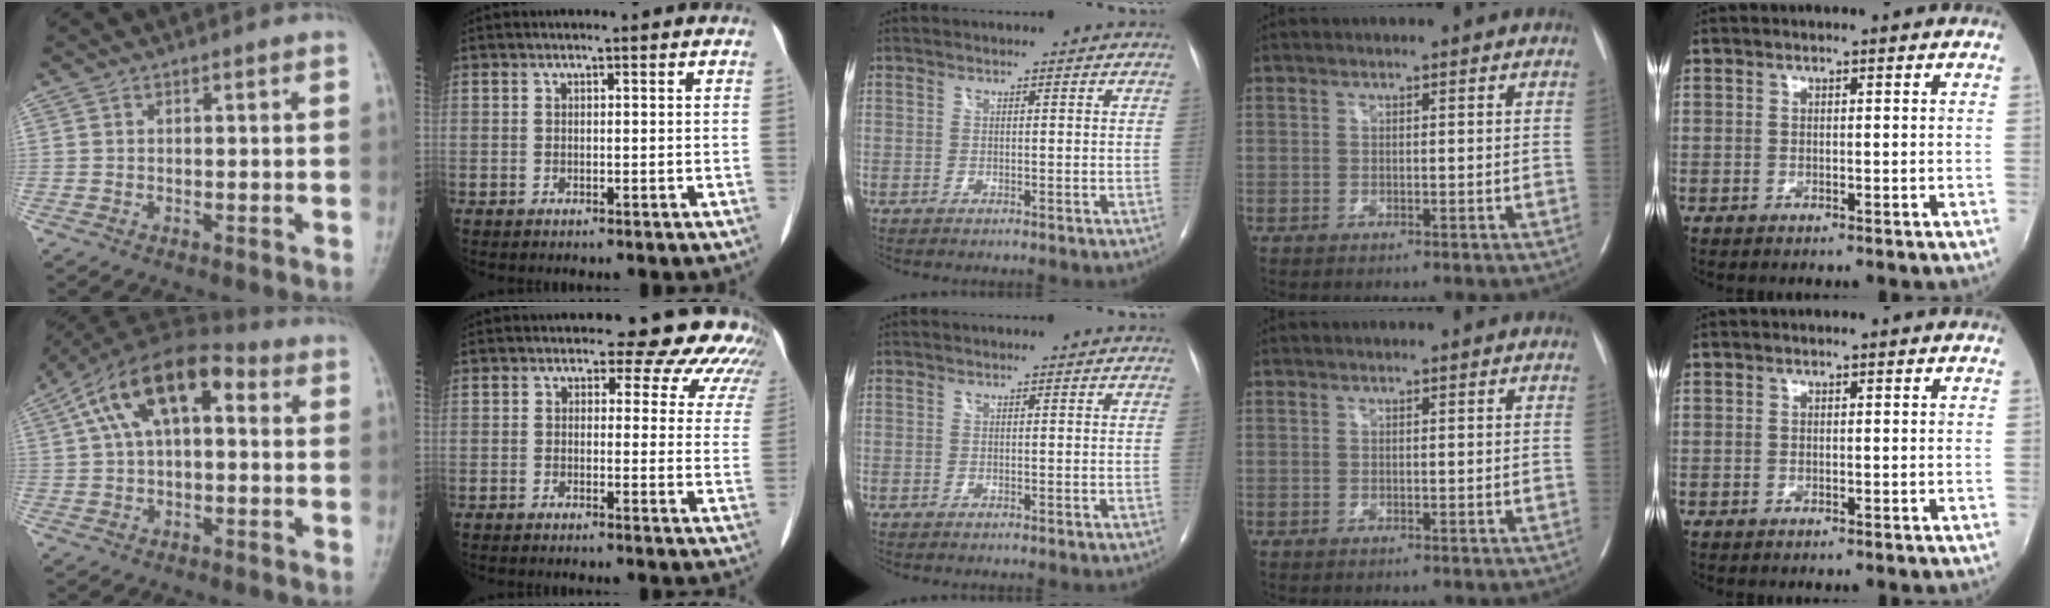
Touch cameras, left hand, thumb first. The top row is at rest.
{"thumb": {"total": 14.1, "force": [3.4, 7.5, 11.4], "torque": [-0.192, 0.041, 0.048]}, "index": {"total": 12.3, "force": [11.0, 4.7, 3.1], "torque": [0.005, -0.016, 0.082]}}